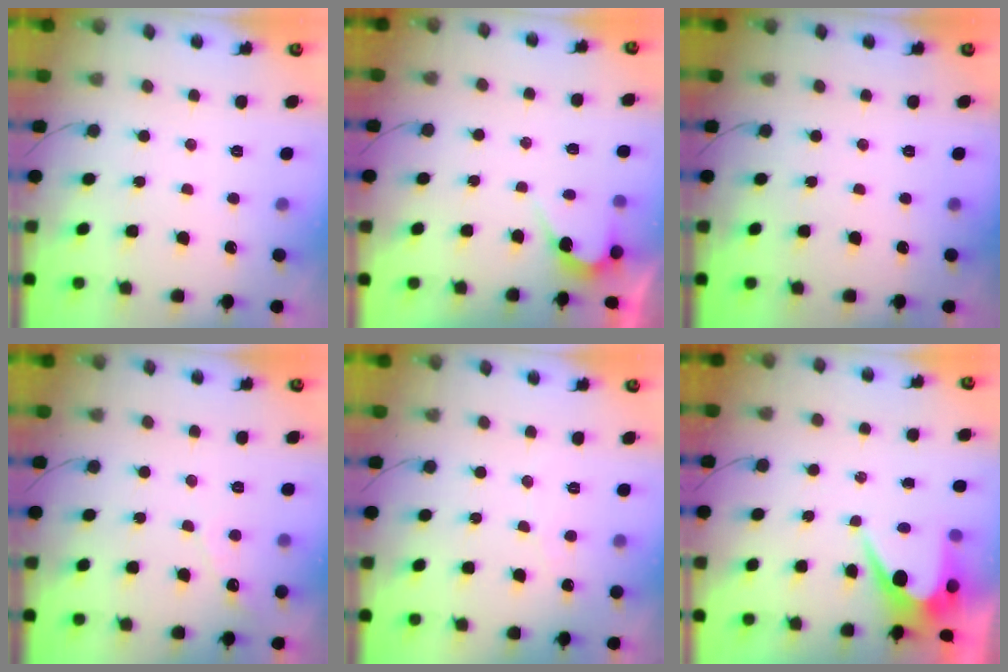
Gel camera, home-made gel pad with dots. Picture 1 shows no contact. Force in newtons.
{"total": 4.1, "press": 4.1, "slide": 0.3}
{"total": 0.0}
{"total": 3.1, "press": 3.1, "slide": 0.1}
{"total": 1.9, "press": 1.9, "slide": 0.2}
{"total": 7.1, "press": 7.1, "slide": 0.5}